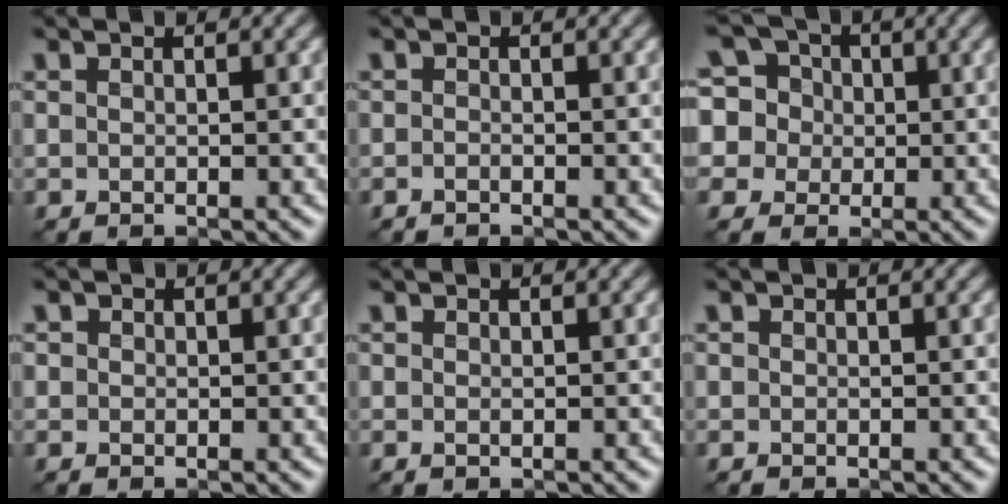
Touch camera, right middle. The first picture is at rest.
{"total": 0.5, "force": [-0.5, -0.1, 0.2], "torque": [-0.008, 0.001, -0.008]}
{"total": 8.6, "force": [2.2, 7.6, 3.2], "torque": [-0.083, 0.051, 0.014]}
{"total": 0.7, "force": [0.3, 0.6, 0.2], "torque": [0.000, 0.001, 0.002]}
{"total": 0.0}
{"total": 0.0}